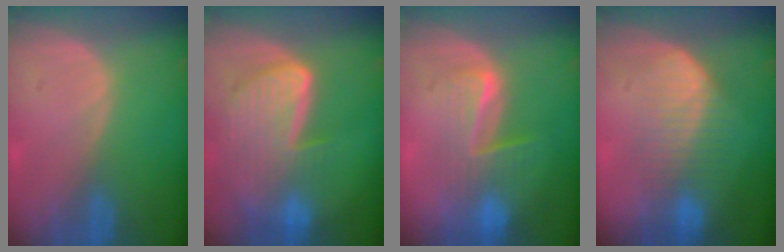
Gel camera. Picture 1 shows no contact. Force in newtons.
{"total": 9.2, "press": 8.1, "slide": 4.3}
{"total": 6.5, "press": 6.3, "slide": 1.2}
{"total": 6.7, "press": 6.5, "slide": 1.4}